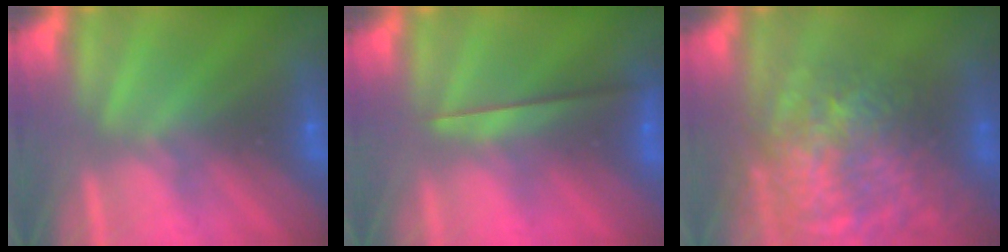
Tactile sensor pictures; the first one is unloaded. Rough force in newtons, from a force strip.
{"total": 2.3}
{"total": 8.7}